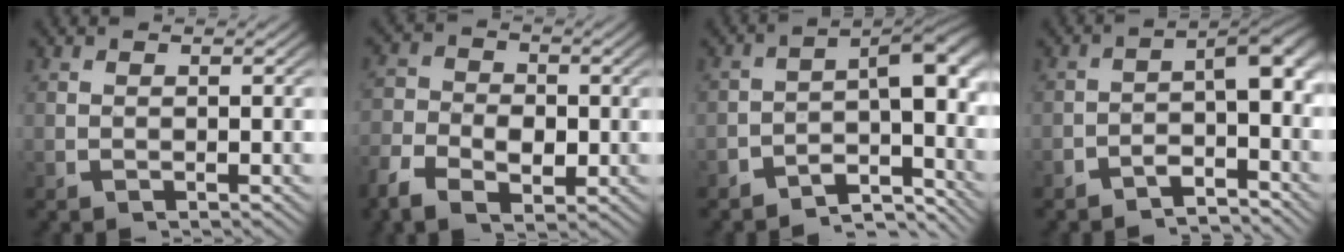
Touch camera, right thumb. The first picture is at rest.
{"total": 4.1, "force": [-1.5, 2.9, 2.5], "torque": [-0.037, -0.014, -0.029]}
{"total": 8.3, "force": [-3.1, 4.5, 6.3], "torque": [-0.069, -0.015, -0.054]}
{"total": 5.4, "force": [-1.9, 2.8, 4.2], "torque": [-0.041, -0.004, -0.037]}